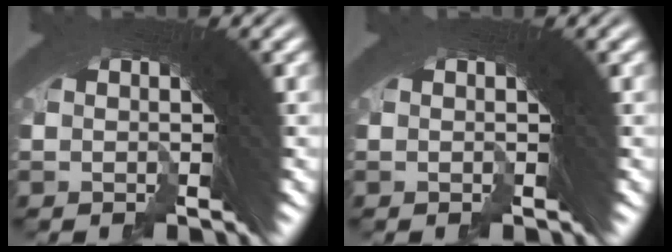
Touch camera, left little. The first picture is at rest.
{"total": 0.0}